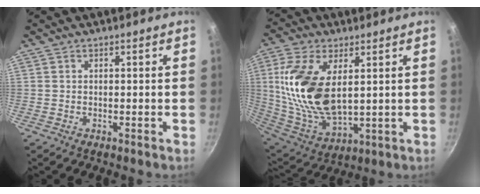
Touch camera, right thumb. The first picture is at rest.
{"total": 18.9, "force": [3.9, 9.9, 15.6], "torque": [-0.310, -0.023, 0.085]}